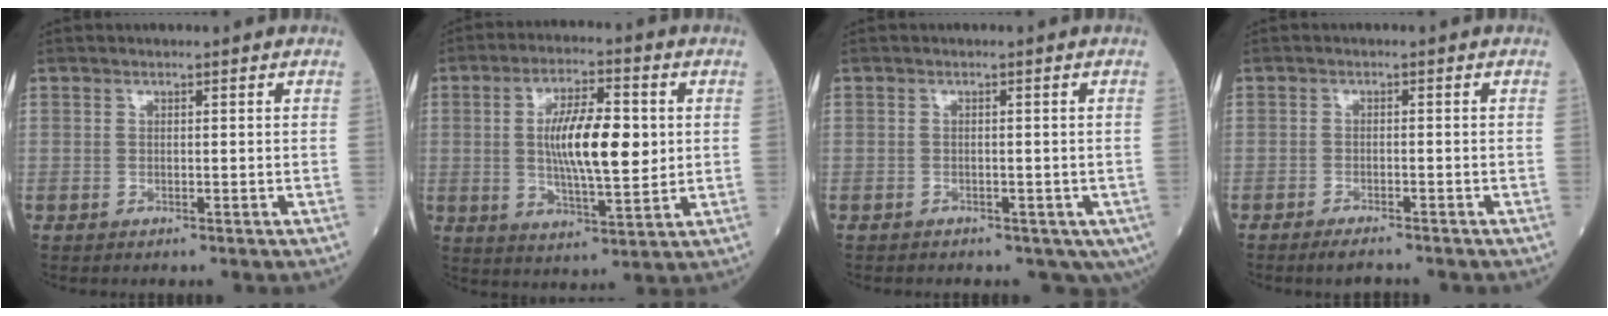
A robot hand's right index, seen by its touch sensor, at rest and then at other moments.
{"total": 11.9, "force": [1.2, 3.1, 11.4], "torque": [-0.204, 0.003, 0.019]}
{"total": 5.9, "force": [-3.3, 4.0, 2.8], "torque": [-0.026, -0.002, -0.044]}
{"total": 2.7, "force": [-2.3, 0.5, 1.2], "torque": [-0.025, -0.005, -0.039]}